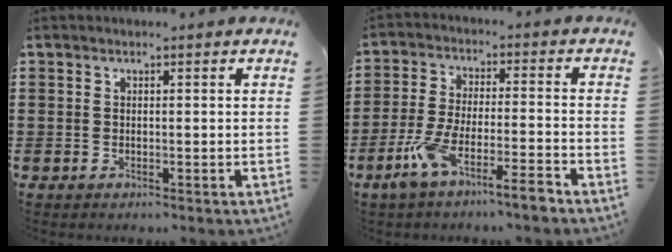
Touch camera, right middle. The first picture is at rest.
{"total": 7.7, "force": [-5.9, 0.5, 4.9], "torque": [-0.105, -0.008, -0.113]}